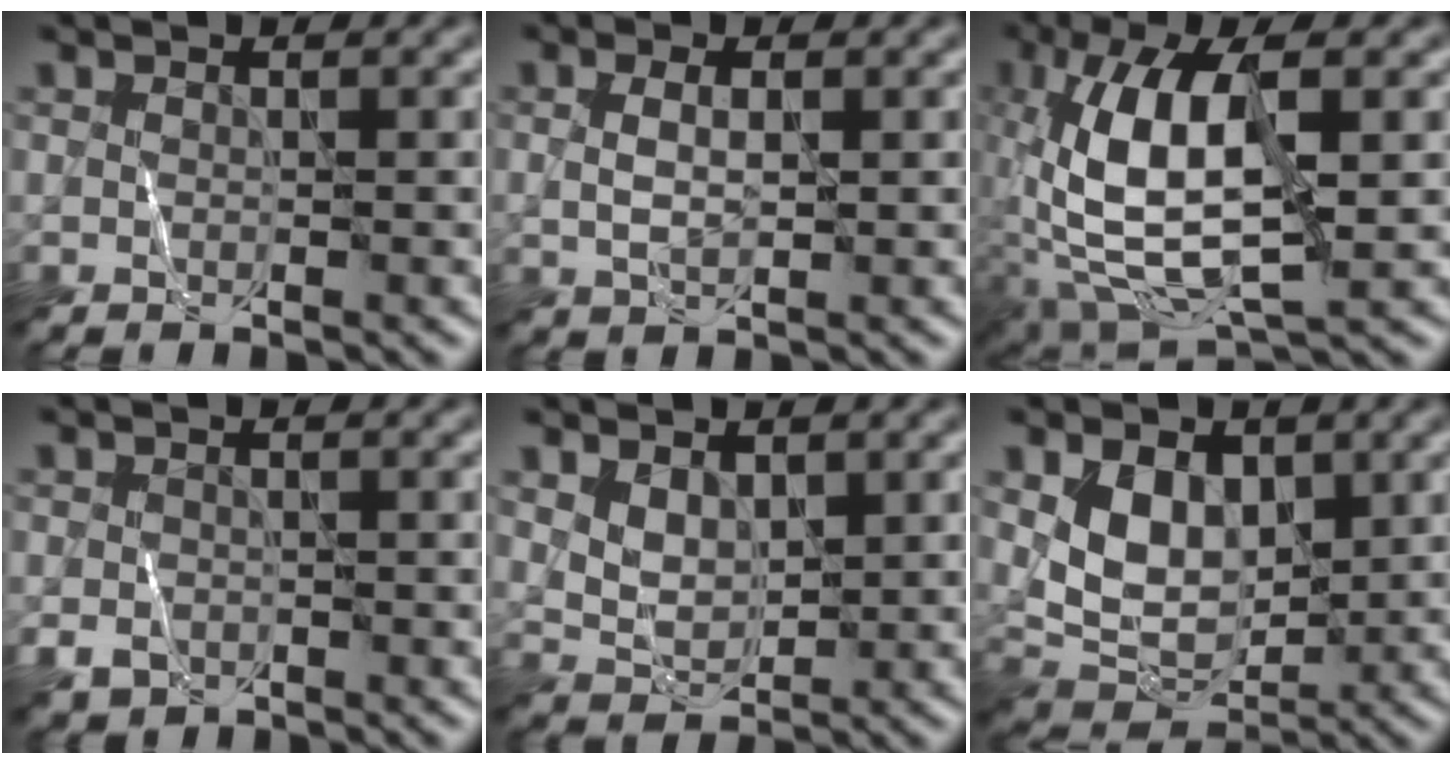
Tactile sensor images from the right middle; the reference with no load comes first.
{"total": 1.9, "force": [0.4, 0.8, 1.7], "torque": [-0.033, -0.004, 0.011]}
{"total": 10.9, "force": [-0.4, 4.5, 9.9], "torque": [-0.202, 0.009, -0.013]}
{"total": 1.9, "force": [-0.9, 1.5, 0.9], "torque": [-0.016, -0.006, -0.019]}
{"total": 2.4, "force": [1.2, 1.5, 1.4], "torque": [-0.031, -0.006, 0.030]}
{"total": 5.5, "force": [1.4, 3.8, 3.7], "torque": [-0.071, -0.013, 0.033]}